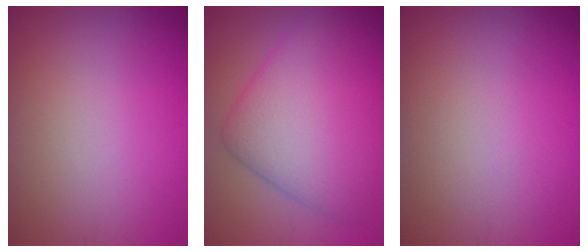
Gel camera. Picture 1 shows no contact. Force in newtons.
{"total": 9.0, "press": 9.0, "slide": 0.1}
{"total": 0.0}